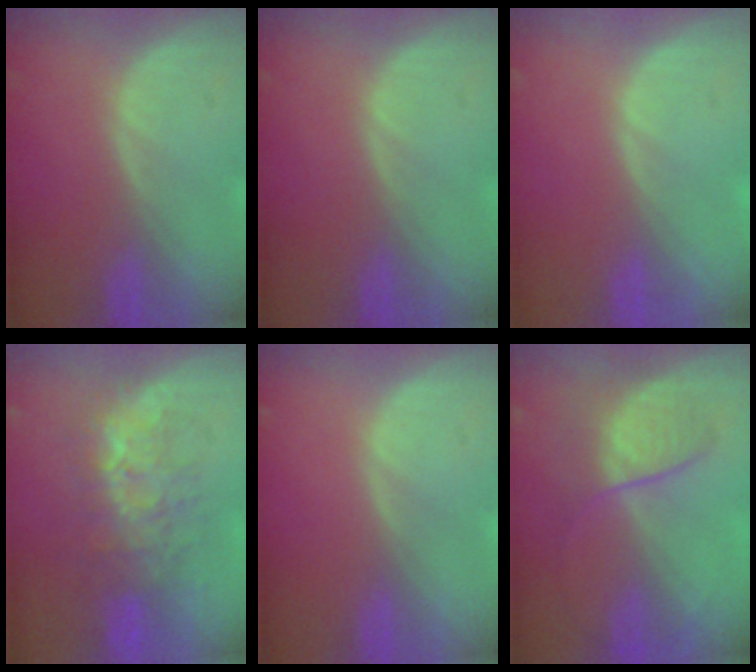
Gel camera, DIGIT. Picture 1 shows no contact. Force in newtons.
{"total": 0.0}
{"total": 0.0}
{"total": 8.2, "press": 7.9, "slide": 2.3}
{"total": 0.0}
{"total": 6.8, "press": 6.3, "slide": 2.7}